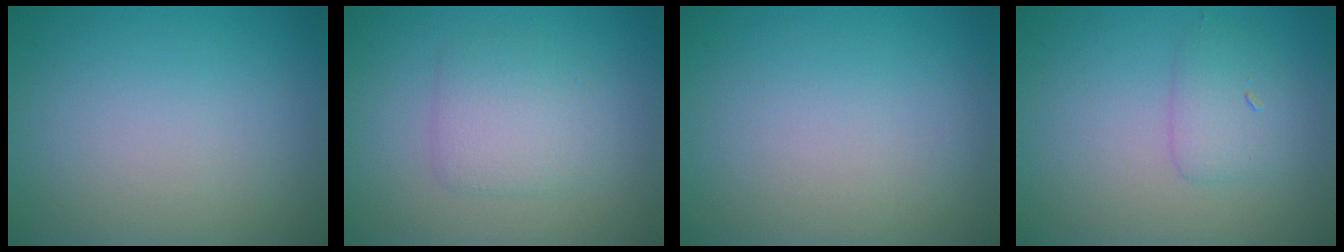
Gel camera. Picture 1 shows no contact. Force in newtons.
{"total": 2.8, "press": 2.8, "slide": 0.1}
{"total": 0.0}
{"total": 2.3, "press": 2.3, "slide": 0.1}